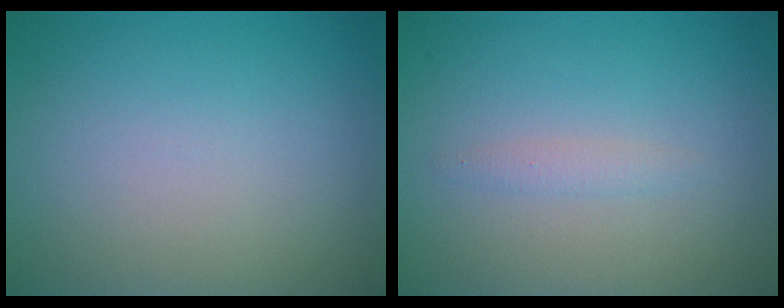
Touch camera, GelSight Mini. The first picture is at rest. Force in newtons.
{"total": 1.0, "press": 1.0, "slide": 0.0}